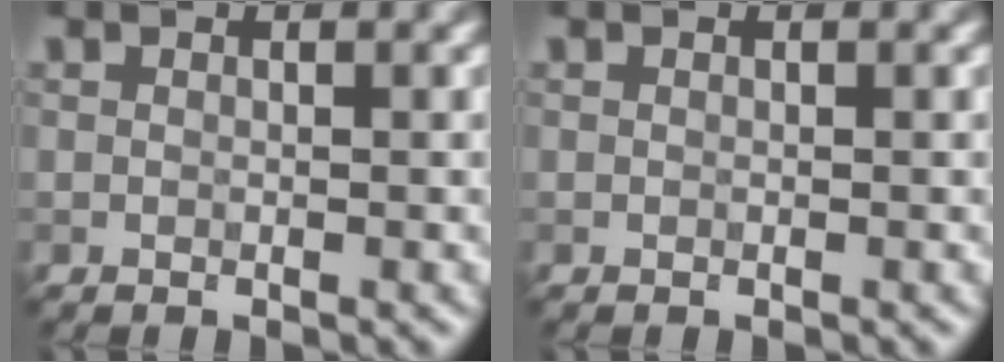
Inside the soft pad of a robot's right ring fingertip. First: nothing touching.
{"total": 0.0}